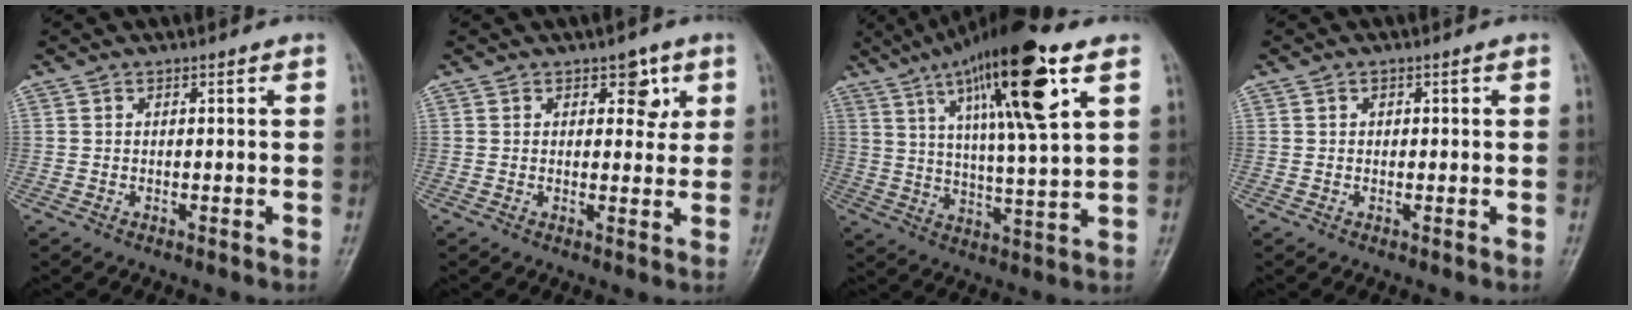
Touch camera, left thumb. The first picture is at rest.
{"total": 4.5, "force": [2.0, 2.9, 2.8], "torque": [-0.005, -0.007, 0.022]}
{"total": 21.3, "force": [10.1, 4.2, 18.2], "torque": [-0.294, -0.018, 0.169]}
{"total": 1.1, "force": [0.1, 1.0, 0.4], "torque": [0.002, 0.003, 0.000]}